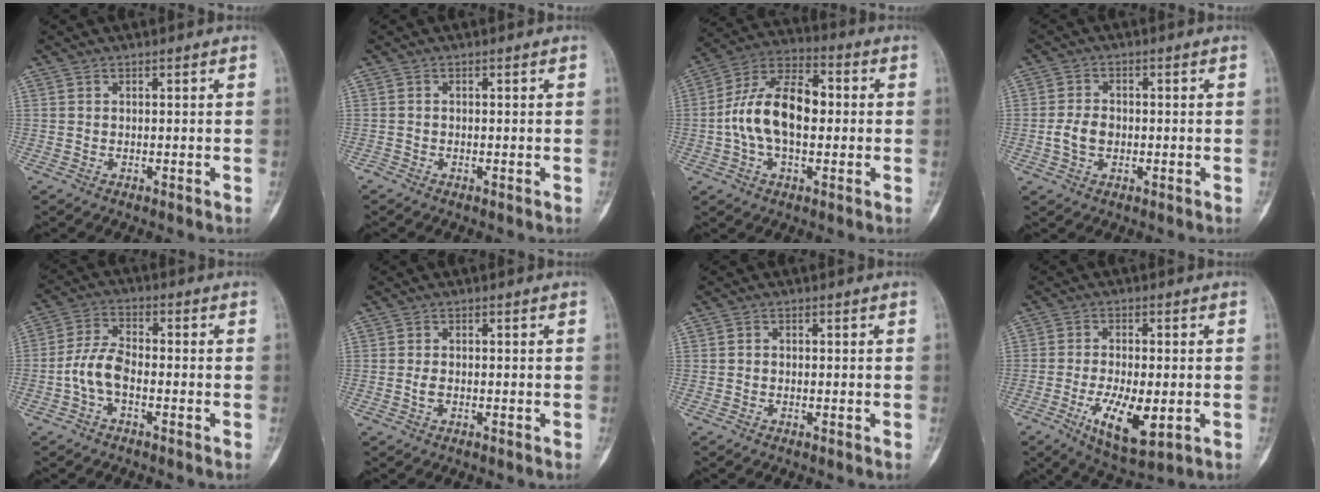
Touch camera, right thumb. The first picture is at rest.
{"total": 0.6, "force": [-0.5, 0.4, 0.0], "torque": [0.004, 0.002, -0.016]}
{"total": 15.2, "force": [-0.3, 8.6, 12.5], "torque": [-0.220, 0.036, -0.013]}
{"total": 4.3, "force": [-0.7, 3.1, 3.0], "torque": [-0.057, 0.010, -0.015]}
{"total": 6.5, "force": [-2.1, 3.4, 5.1], "torque": [-0.102, 0.025, -0.048]}
{"total": 1.5, "force": [-0.5, 0.8, 1.1], "torque": [-0.026, 0.002, -0.009]}
{"total": 0.6, "force": [-0.2, 0.5, 0.2], "torque": [0.003, 0.004, -0.007]}
{"total": 11.1, "force": [-3.3, 4.4, 9.6], "torque": [-0.161, -0.008, -0.047]}